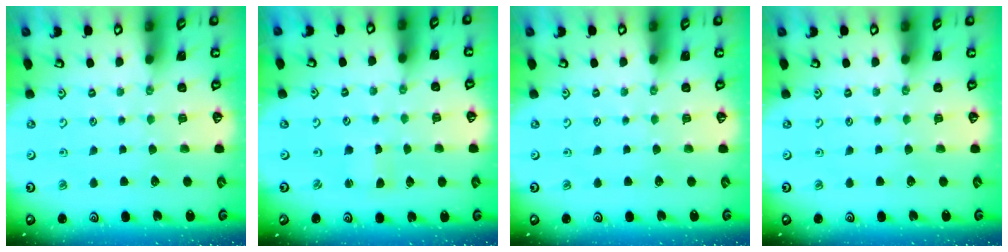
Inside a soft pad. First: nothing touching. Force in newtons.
{"total": 1.4, "press": 1.4, "slide": 0.1}
{"total": 0.0}
{"total": 0.0}